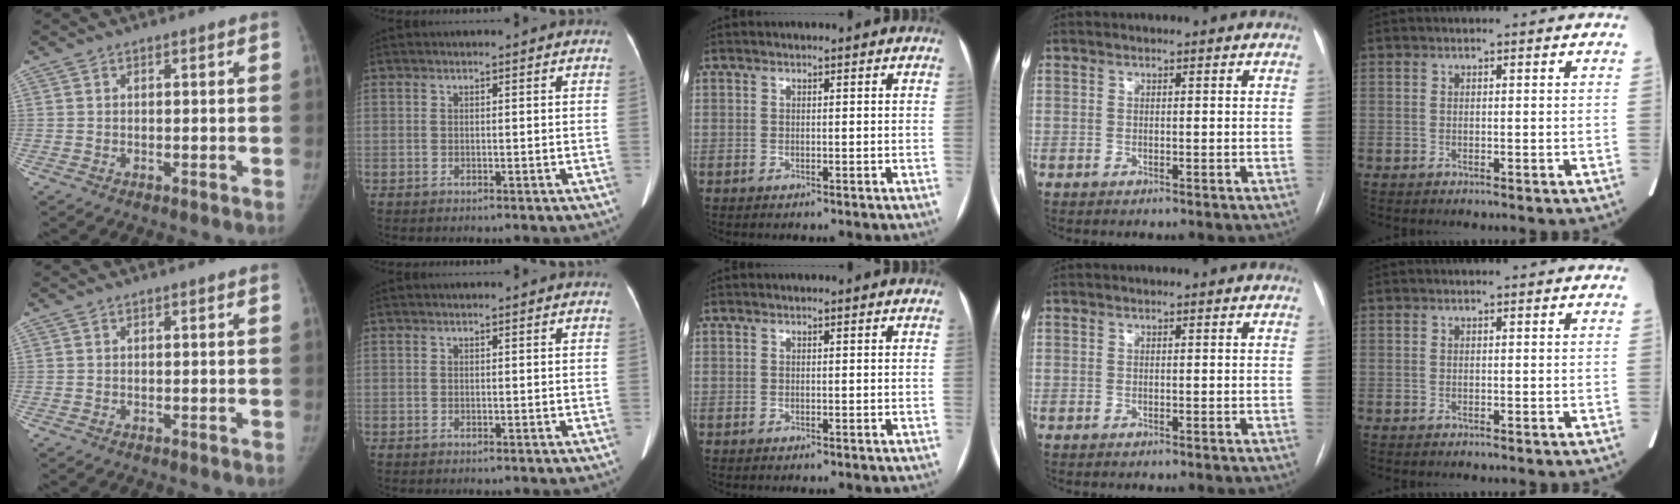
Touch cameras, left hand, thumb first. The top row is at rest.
{}